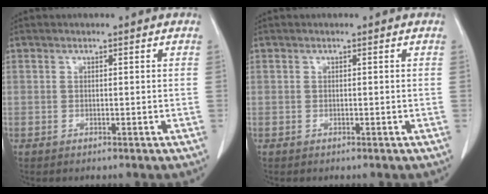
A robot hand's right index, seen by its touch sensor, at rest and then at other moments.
{"total": 0.0}